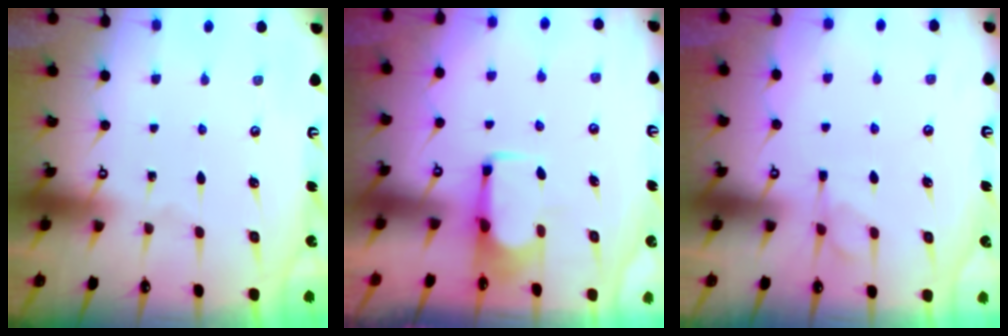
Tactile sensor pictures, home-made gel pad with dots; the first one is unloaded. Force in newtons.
{"total": 1.8, "press": 1.6, "slide": 0.7}
{"total": 1.3, "press": 0.7, "slide": 1.2}